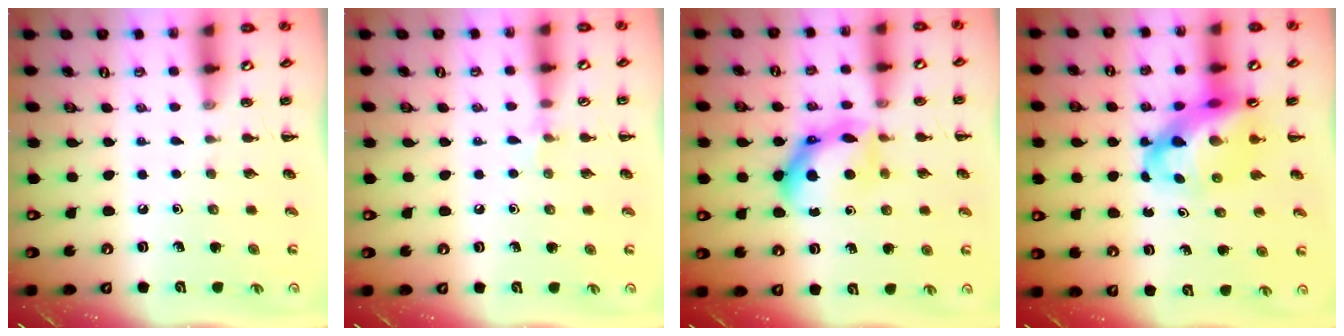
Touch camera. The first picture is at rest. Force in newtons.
{"total": 4.6, "press": 4.3, "slide": 1.7}
{"total": 10.7, "press": 10.6, "slide": 0.7}
{"total": 12.6, "press": 12.1, "slide": 3.4}